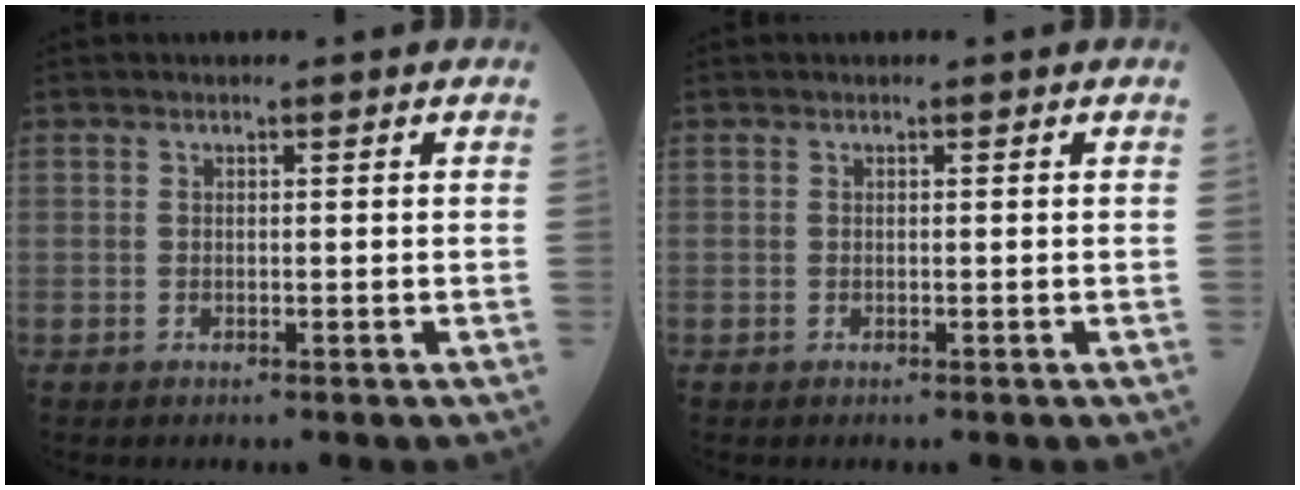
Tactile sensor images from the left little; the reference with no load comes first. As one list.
[{"total": 0.0}]